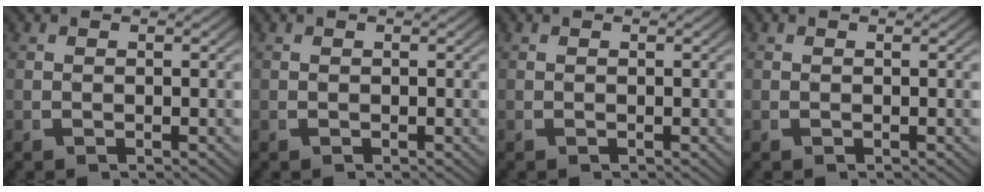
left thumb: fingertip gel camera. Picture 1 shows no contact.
{"total": 0.0}
{"total": 0.0}
{"total": 0.0}